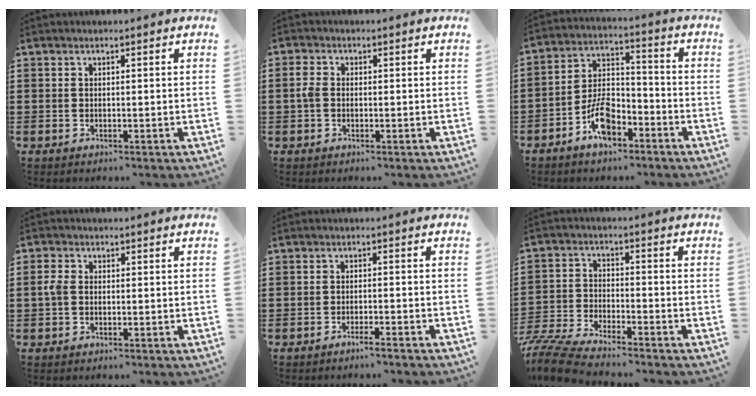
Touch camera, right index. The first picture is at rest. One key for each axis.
{"total": 2.3, "fx": -0.2, "fy": 1.5, "fz": 1.7, "tx": -0.051, "ty": -0.001, "tz": -0.009}
{"total": 8.0, "fx": -4.6, "fy": 3.9, "fz": 5.2, "tx": -0.110, "ty": 0.011, "tz": -0.084}
{"total": 2.3, "fx": -0.2, "fy": 1.6, "fz": 1.7, "tx": -0.051, "ty": 0.000, "tz": -0.009}
{"total": 1.8, "fx": -1.5, "fy": -0.3, "fz": 0.9, "tx": -0.014, "ty": -0.002, "tz": -0.028}
{"total": 5.7, "fx": -5.6, "fy": 0.0, "fz": 1.2, "tx": -0.043, "ty": -0.007, "tz": -0.115}